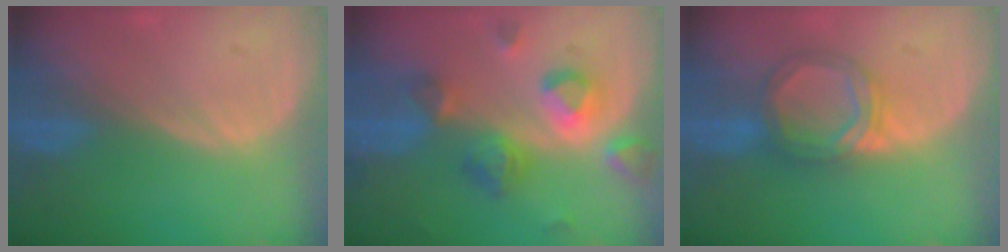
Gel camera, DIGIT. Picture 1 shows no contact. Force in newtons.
{"total": 7.9, "press": 7.7, "slide": 2.1}
{"total": 5.4, "press": 5.3, "slide": 1.0}